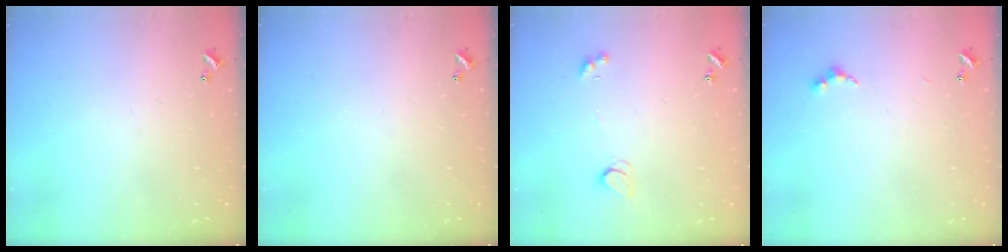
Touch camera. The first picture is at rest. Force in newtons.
{"total": 0.0}
{"total": 2.5, "press": 2.5, "slide": 0.5}
{"total": 4.0, "press": 4.0, "slide": 0.5}